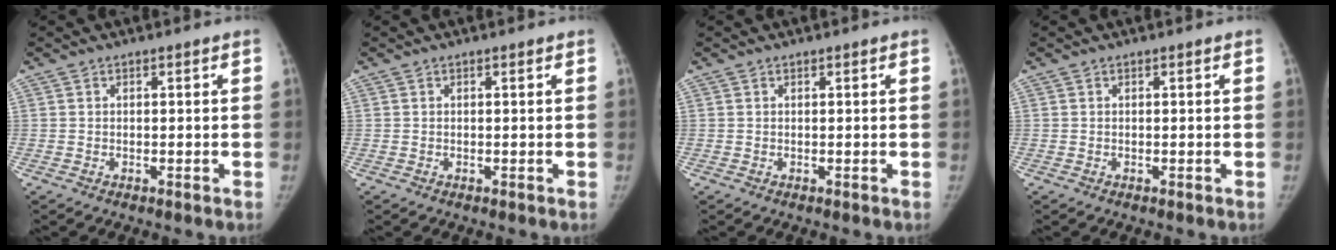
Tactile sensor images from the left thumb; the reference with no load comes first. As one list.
[{"total": 0.0}, {"total": 0.0}, {"total": 0.0}]